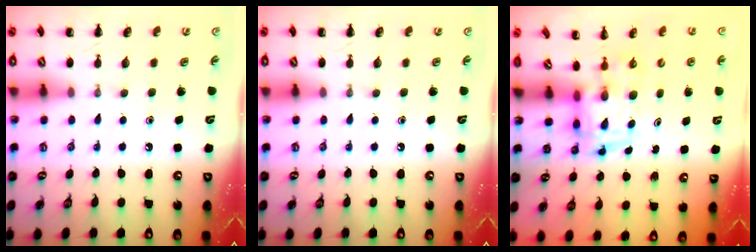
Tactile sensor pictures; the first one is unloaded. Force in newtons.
{"total": 0.0}
{"total": 3.4, "press": 3.4, "slide": 0.6}